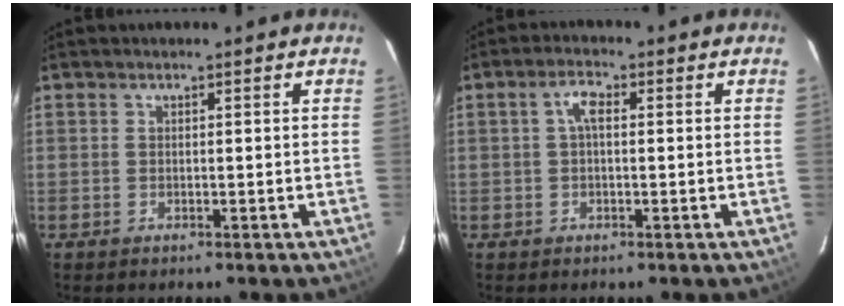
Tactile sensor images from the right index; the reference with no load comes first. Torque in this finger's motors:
{"motor_torque": [0.39, -0.09, 0.20, 0.06]}